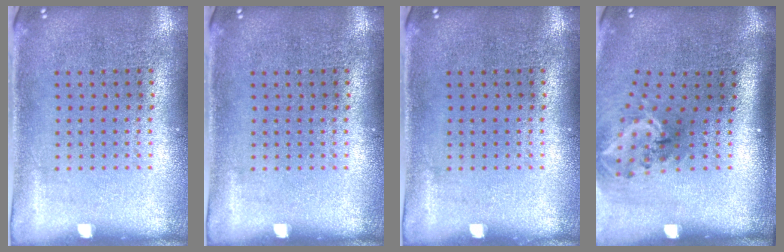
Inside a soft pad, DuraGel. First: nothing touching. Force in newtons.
{"total": 0.0}
{"total": 0.0}
{"total": 2.0, "press": 1.4, "slide": 1.5}